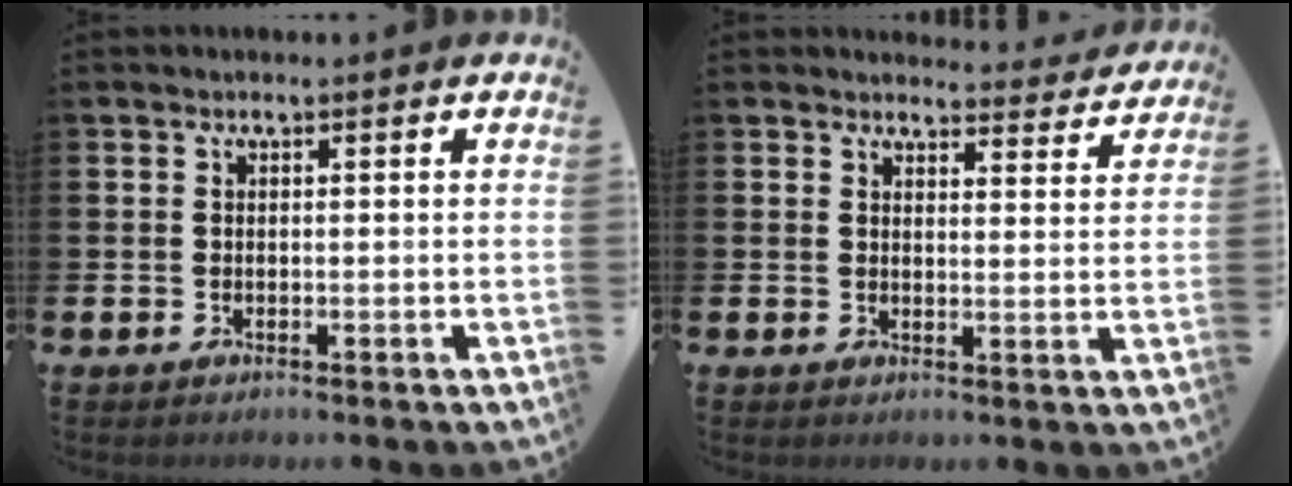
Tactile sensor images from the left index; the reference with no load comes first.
{"total": 3.5, "force": [3.5, 0.4, 0.0], "torque": [0.002, -0.027, 0.060]}